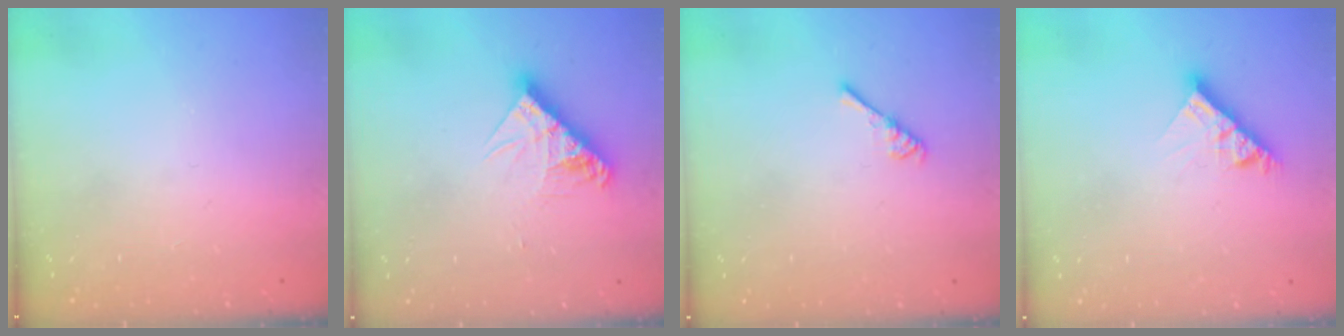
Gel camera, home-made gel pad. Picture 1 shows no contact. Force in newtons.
{"total": 10.8, "press": 10.8, "slide": 1.0}
{"total": 2.7, "press": 2.6, "slide": 0.4}
{"total": 7.1, "press": 7.1, "slide": 0.6}